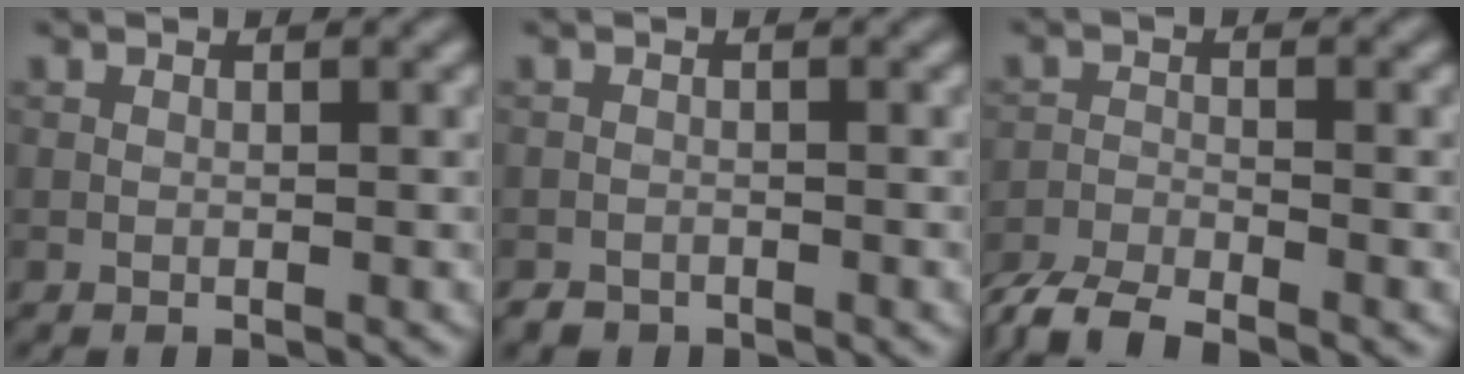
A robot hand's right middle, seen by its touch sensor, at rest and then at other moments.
{"total": 1.4, "force": [-1.3, 0.2, -0.4], "torque": [0.001, 0.007, -0.017]}
{"total": 4.8, "force": [-4.4, 0.7, 1.6], "torque": [-0.039, -0.003, -0.079]}